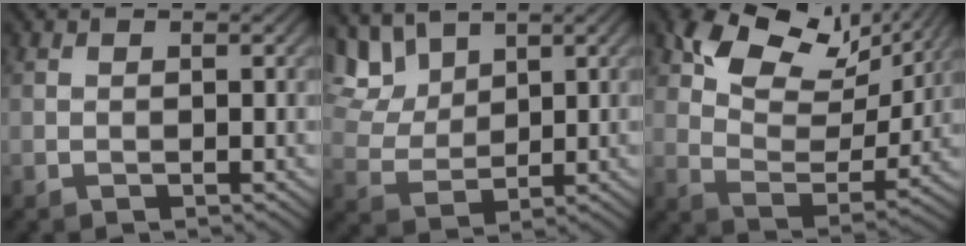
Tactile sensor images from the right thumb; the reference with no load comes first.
{"total": 7.8, "force": [5.2, 4.1, 4.1], "torque": [-0.129, 0.003, 0.108]}
{"total": 12.3, "force": [7.0, 6.6, 7.6], "torque": [-0.150, 0.000, 0.124]}